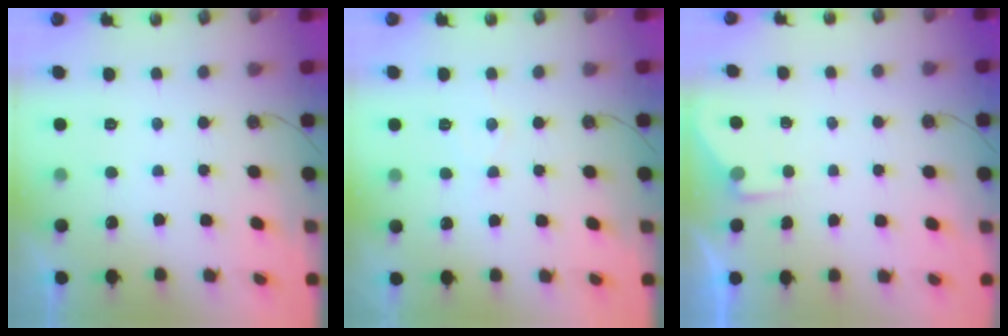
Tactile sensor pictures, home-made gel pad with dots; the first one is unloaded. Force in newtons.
{"total": 6.6, "press": 6.6, "slide": 0.5}
{"total": 2.8, "press": 2.8, "slide": 0.4}